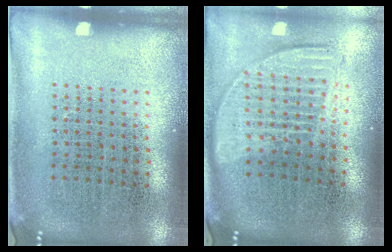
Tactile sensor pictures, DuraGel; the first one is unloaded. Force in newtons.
{"total": 1.8, "press": 1.6, "slide": 0.9}